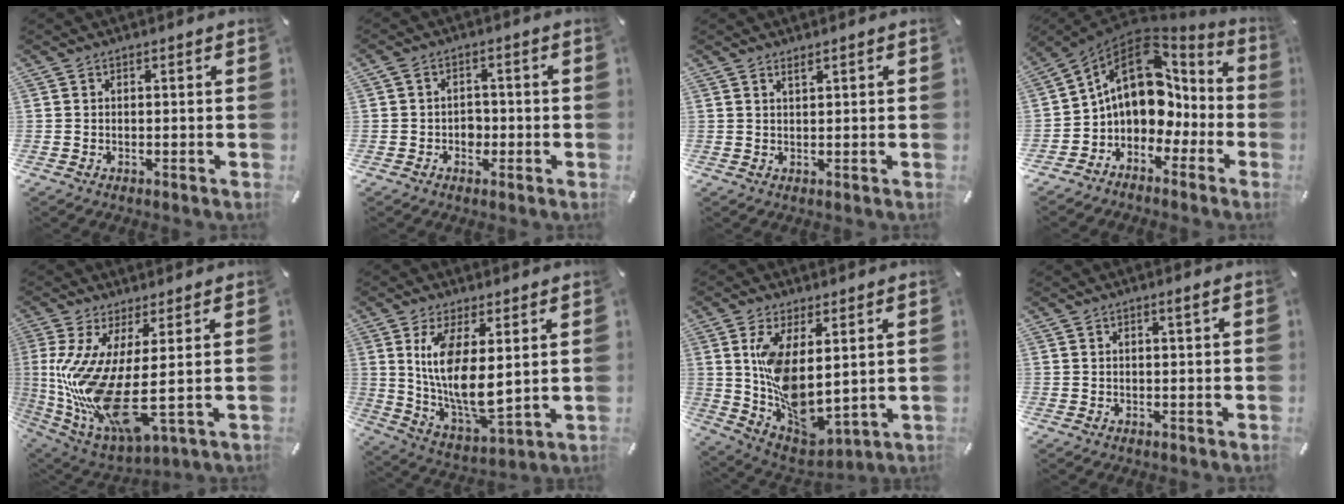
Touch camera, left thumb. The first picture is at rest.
{"total": 3.2, "force": [-0.7, 2.8, 1.3], "torque": [-0.027, 0.004, -0.014]}
{"total": 1.2, "force": [0.8, 0.3, 0.8], "torque": [-0.016, -0.001, 0.015]}
{"total": 15.3, "force": [2.9, 11.8, 9.3], "torque": [-0.149, -0.014, 0.053]}
{"total": 17.8, "force": [0.2, 4.4, 17.3], "torque": [-0.376, -0.043, 0.006]}
{"total": 13.0, "force": [4.5, 5.4, 11.0], "torque": [-0.218, -0.038, 0.081]}
{"total": 11.9, "force": [3.4, 6.1, 9.6], "torque": [-0.182, -0.044, 0.077]}
{"total": 1.1, "force": [0.4, 0.1, 1.0], "torque": [-0.020, 0.002, 0.006]}